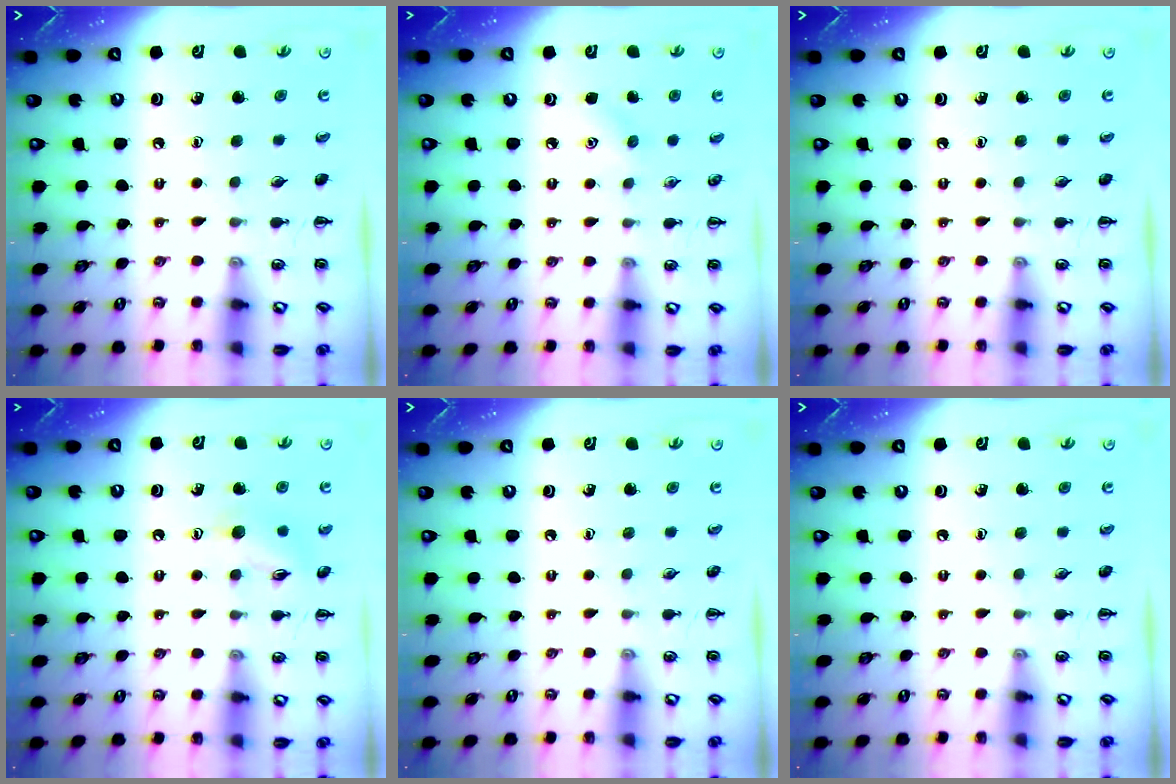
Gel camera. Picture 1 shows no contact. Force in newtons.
{"total": 3.9, "press": 3.8, "slide": 0.9}
{"total": 0.0}
{"total": 9.1, "press": 9.1, "slide": 0.7}
{"total": 0.0}
{"total": 0.0}